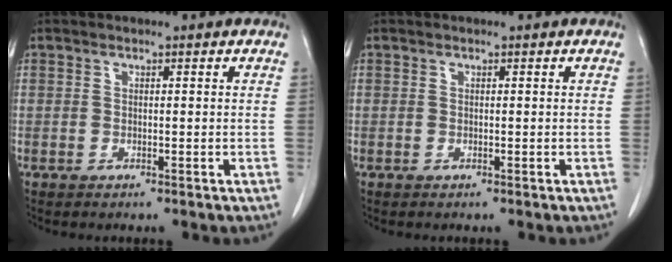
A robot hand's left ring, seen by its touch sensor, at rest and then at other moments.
{"total": 0.0}